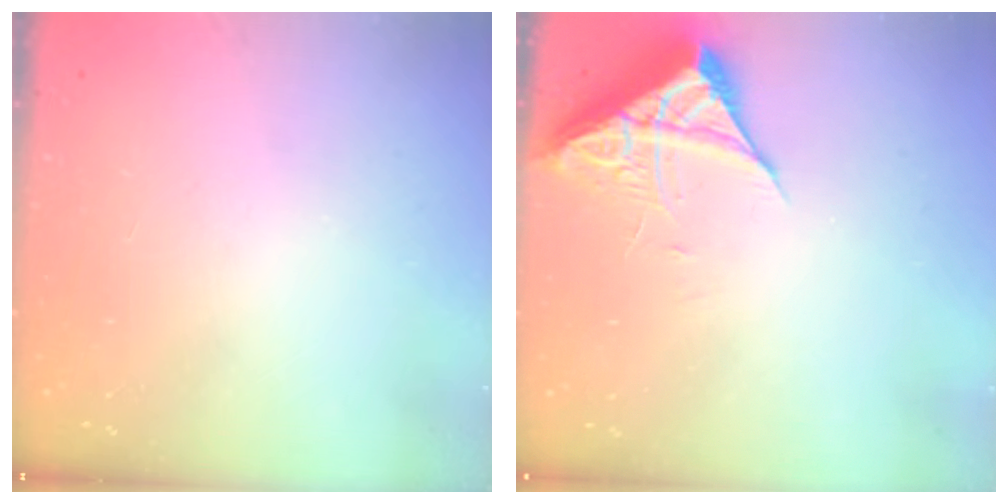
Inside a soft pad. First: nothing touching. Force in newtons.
{"total": 6.6, "press": 6.6, "slide": 0.3}